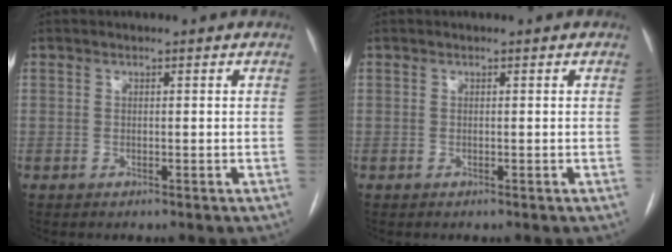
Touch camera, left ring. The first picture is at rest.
{"total": 0.0}